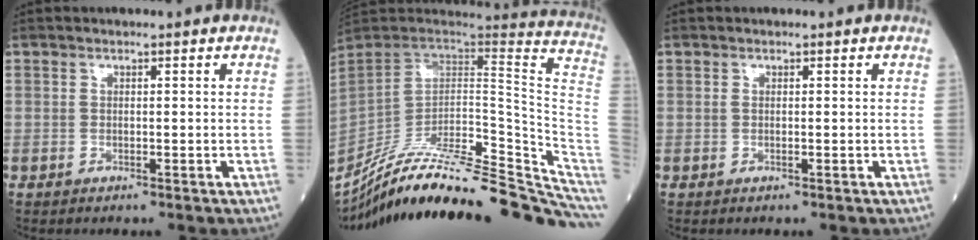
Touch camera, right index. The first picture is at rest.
{"total": 33.8, "force": [-30.5, 2.5, 14.5], "torque": [-0.116, -0.019, -0.428]}
{"total": 0.0}